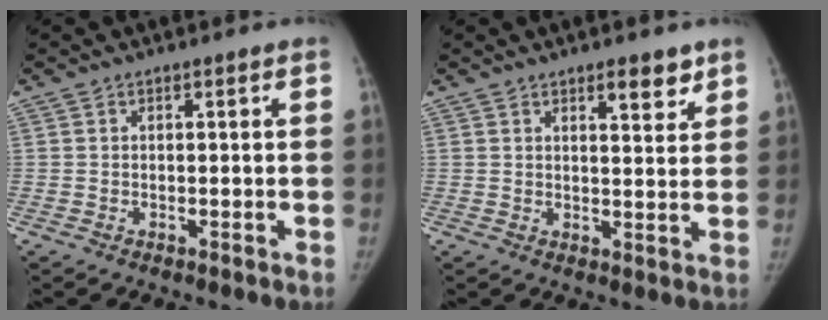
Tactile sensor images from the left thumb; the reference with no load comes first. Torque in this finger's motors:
{"motor_torque": [-0.16, -0.19, 0.55, 0.18, 0.01]}